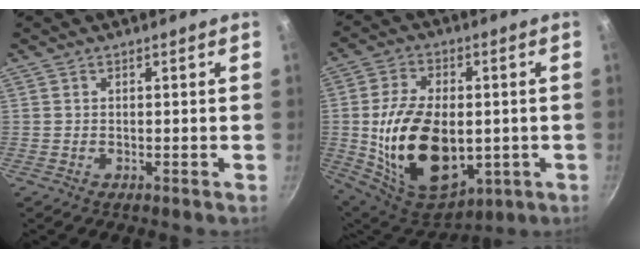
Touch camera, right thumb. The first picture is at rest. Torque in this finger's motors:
{"motor_torque": [-0.49, 2.09, 2.30, 0.11, 0.32]}